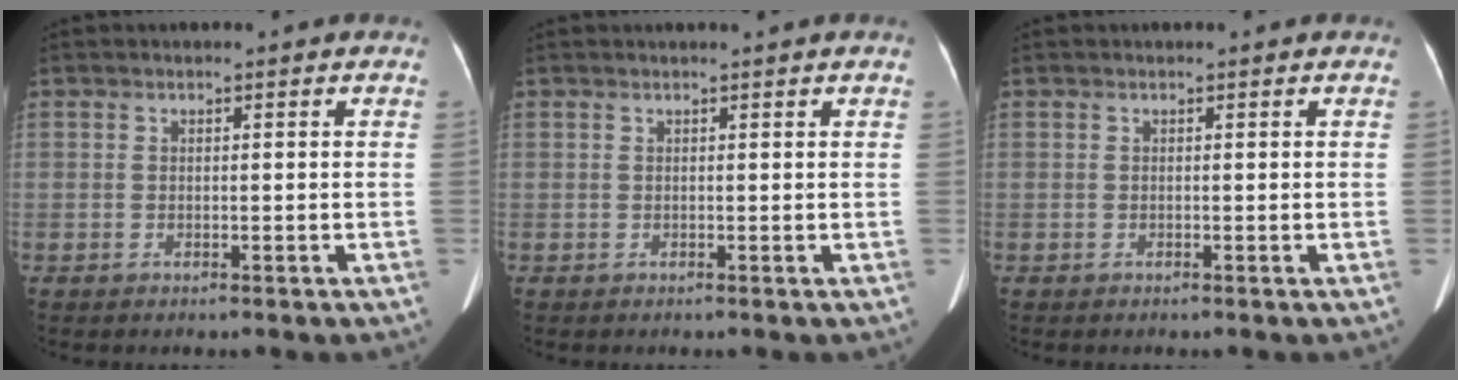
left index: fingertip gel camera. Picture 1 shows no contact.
{"total": 1.1, "force": [1.0, -0.3, 0.5], "torque": [-0.012, 0.008, 0.019]}
{"total": 0.0}